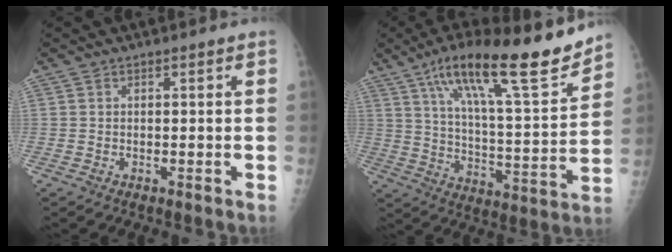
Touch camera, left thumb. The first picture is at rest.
{"total": 22.8, "force": [15.8, 4.2, 15.9], "torque": [-0.234, -0.063, 0.260]}